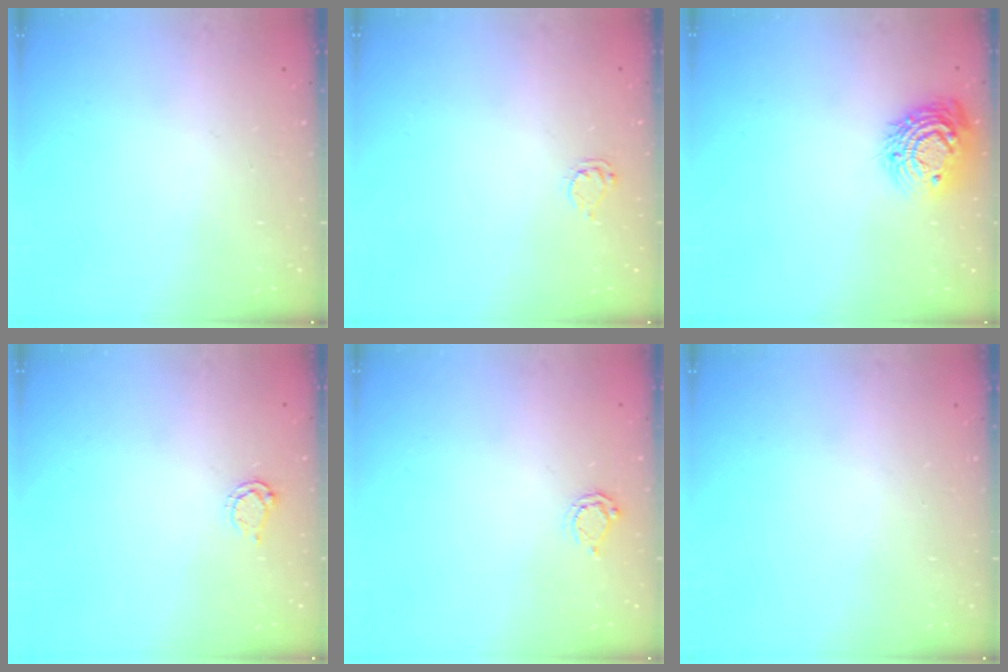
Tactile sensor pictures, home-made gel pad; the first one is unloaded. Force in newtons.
{"total": 3.8, "press": 3.8, "slide": 0.2}
{"total": 13.2, "press": 13.2, "slide": 0.8}
{"total": 3.7, "press": 3.7, "slide": 0.5}
{"total": 4.0, "press": 4.0, "slide": 0.2}
{"total": 0.0}